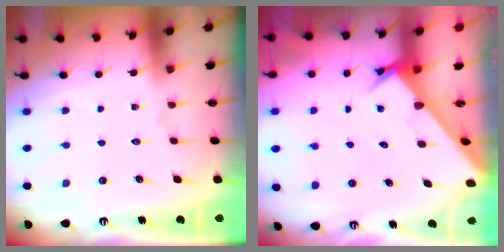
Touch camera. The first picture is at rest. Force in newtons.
{"total": 2.6, "press": 2.6, "slide": 0.2}